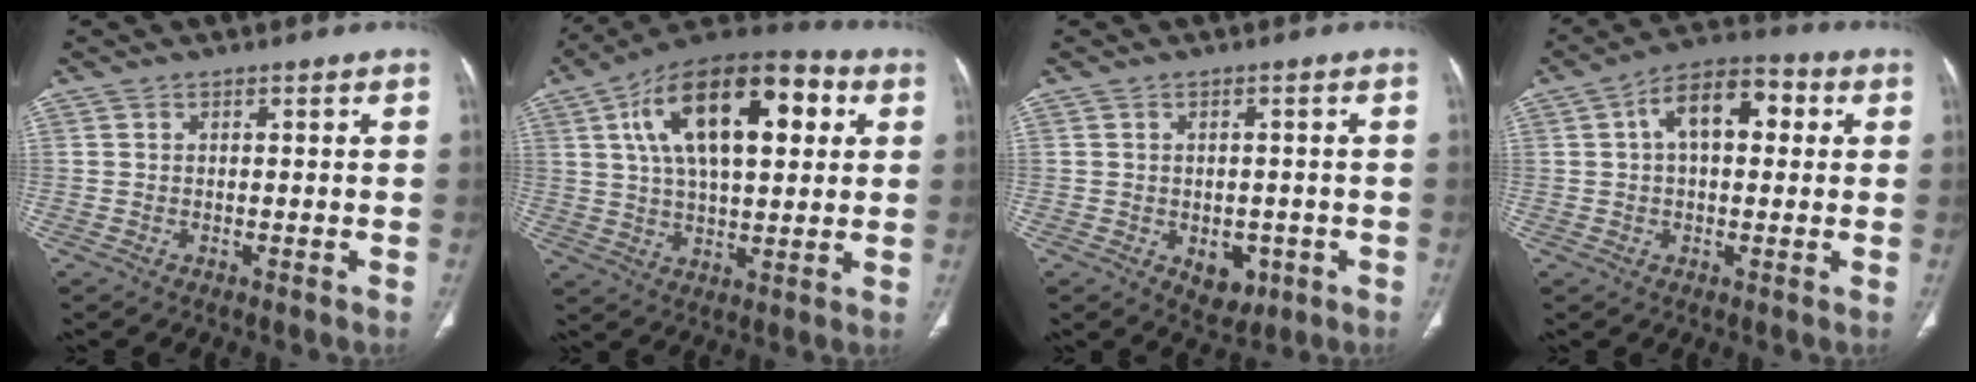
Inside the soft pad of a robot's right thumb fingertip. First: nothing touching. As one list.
[{"total": 22.8, "force": [6.8, 10.9, 18.8], "torque": [-0.291, 0.014, 0.103]}, {"total": 5.4, "force": [-1.8, 3.8, 3.5], "torque": [-0.023, 0.005, -0.010]}, {"total": 11.1, "force": [2.5, 6.2, 8.8], "torque": [-0.126, 0.030, 0.032]}]